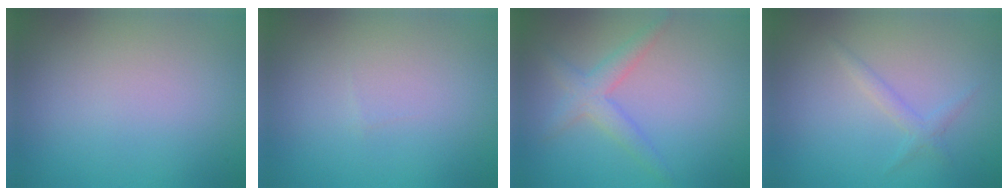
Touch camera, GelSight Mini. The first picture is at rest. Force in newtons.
{"total": 0.0}
{"total": 2.6, "press": 2.6, "slide": 0.1}
{"total": 1.3, "press": 1.3, "slide": 0.0}